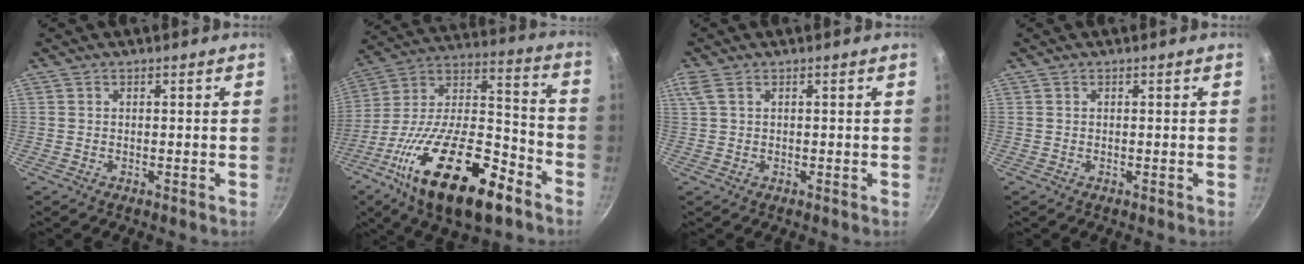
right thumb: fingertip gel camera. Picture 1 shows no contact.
{"total": 28.6, "force": [-14.6, 12.1, 21.5], "torque": [-0.342, 0.067, -0.252]}
{"total": 2.5, "force": [1.1, 1.2, 1.9], "torque": [-0.052, 0.010, 0.025]}
{"total": 0.0}